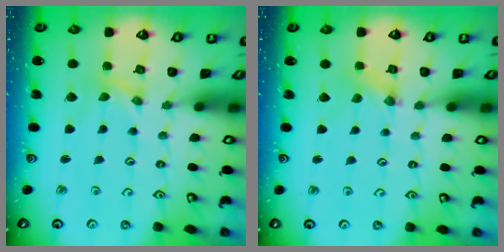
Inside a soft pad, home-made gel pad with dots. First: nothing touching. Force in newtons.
{"total": 0.0}